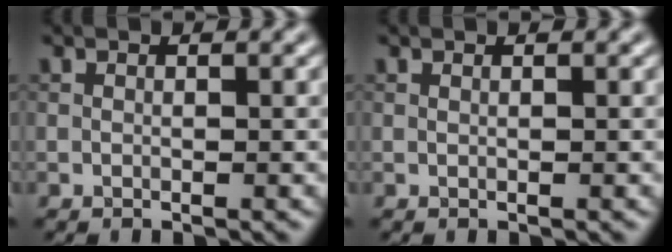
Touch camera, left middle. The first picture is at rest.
{"total": 0.0}